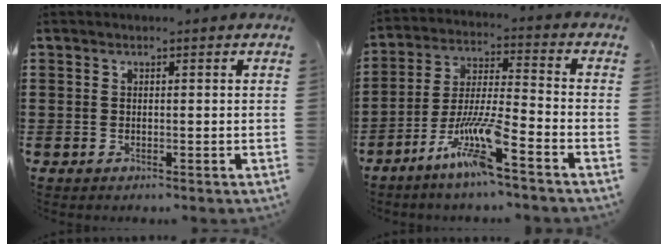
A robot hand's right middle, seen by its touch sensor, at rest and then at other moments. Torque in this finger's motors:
{"motor_torque": [1.66, -0.48, 0.69, 0.21]}